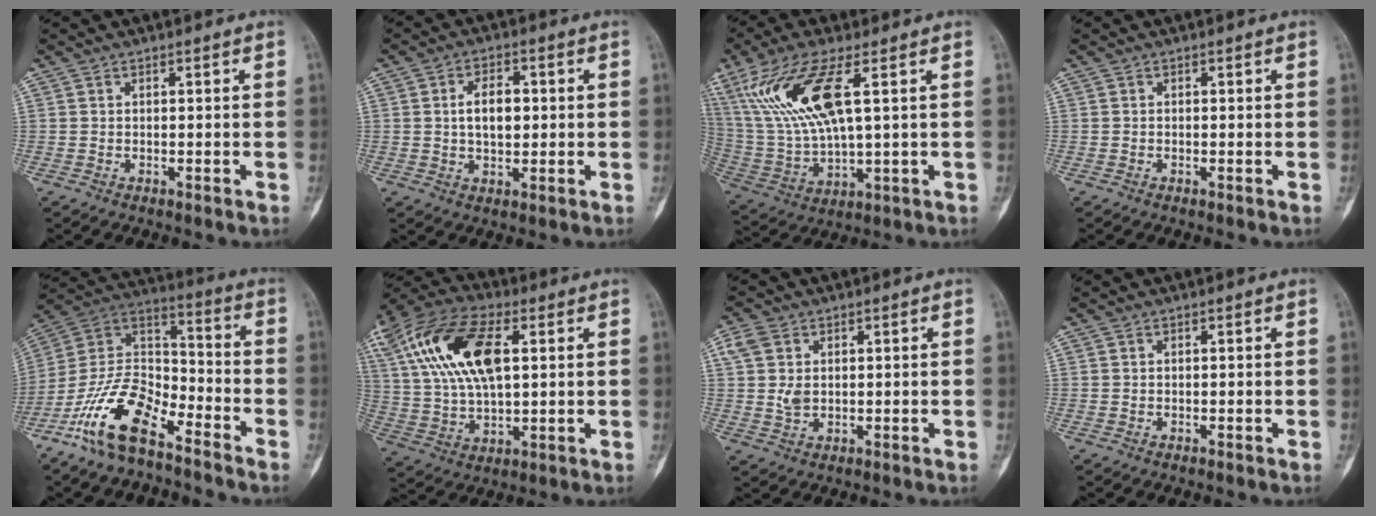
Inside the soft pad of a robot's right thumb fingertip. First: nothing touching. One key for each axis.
{"total": 6.3, "fx": 0.6, "fy": 3.7, "fz": 5.1, "tx": -0.071, "ty": 0.005, "tz": 0.009}
{"total": 16.3, "fx": 6.1, "fy": 4.9, "fz": 14.3, "tx": -0.323, "ty": -0.015, "tz": 0.129}
{"total": 0.0}
{"total": 16.1, "fx": -10.6, "fy": 6.6, "fz": 10.1, "tx": -0.183, "ty": 0.078, "tz": -0.207}
{"total": 20.1, "fx": 5.9, "fy": 9.9, "fz": 16.5, "tx": -0.331, "ty": 0.009, "tz": 0.105}
{"total": 4.8, "fx": 1.1, "fy": 3.5, "fz": 3.2, "tx": -0.060, "ty": 0.000, "tz": 0.024}
{"total": 0.0}